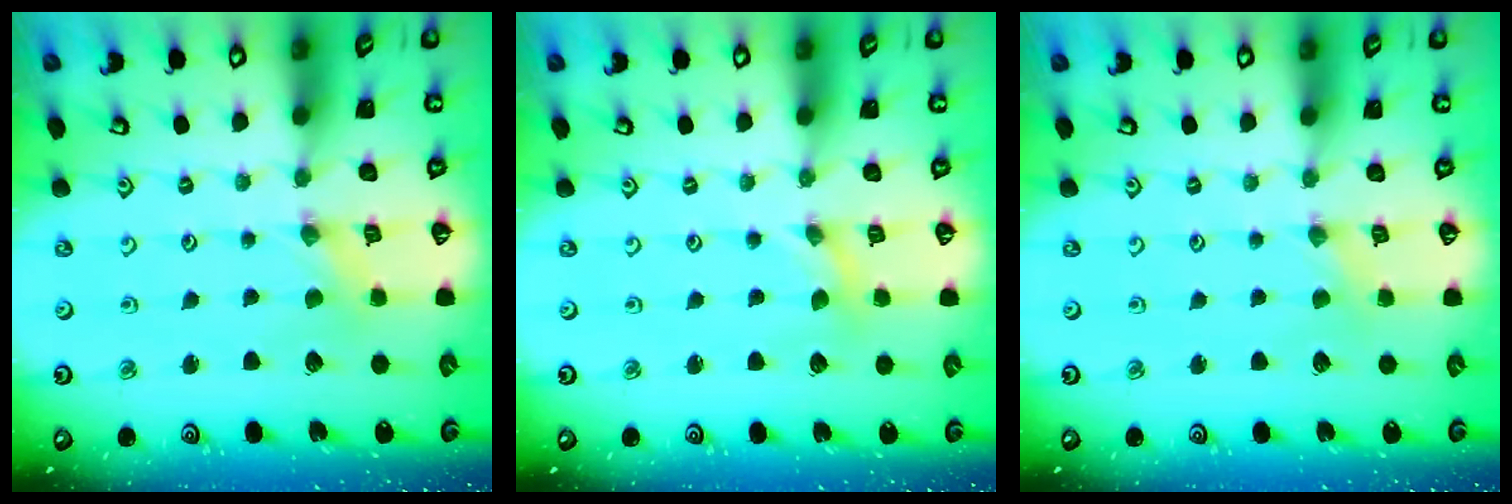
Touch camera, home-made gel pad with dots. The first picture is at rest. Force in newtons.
{"total": 0.0}
{"total": 1.4, "press": 1.4, "slide": 0.3}